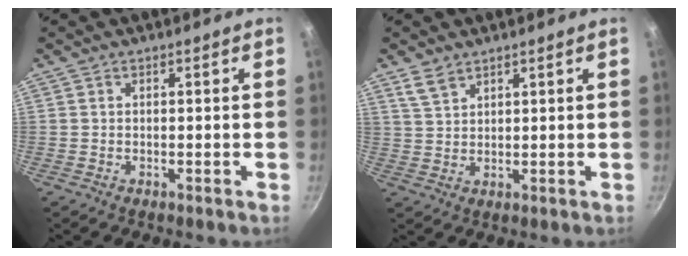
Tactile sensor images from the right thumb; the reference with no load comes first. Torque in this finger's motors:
{"motor_torque": [0.01, 0.53, 0.47, 0.43, 0.21]}